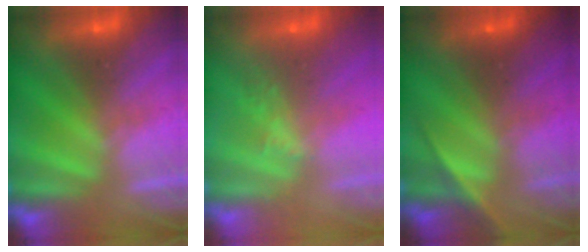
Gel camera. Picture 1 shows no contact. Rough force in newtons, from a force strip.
{"total": 2.2}
{"total": 2.3}